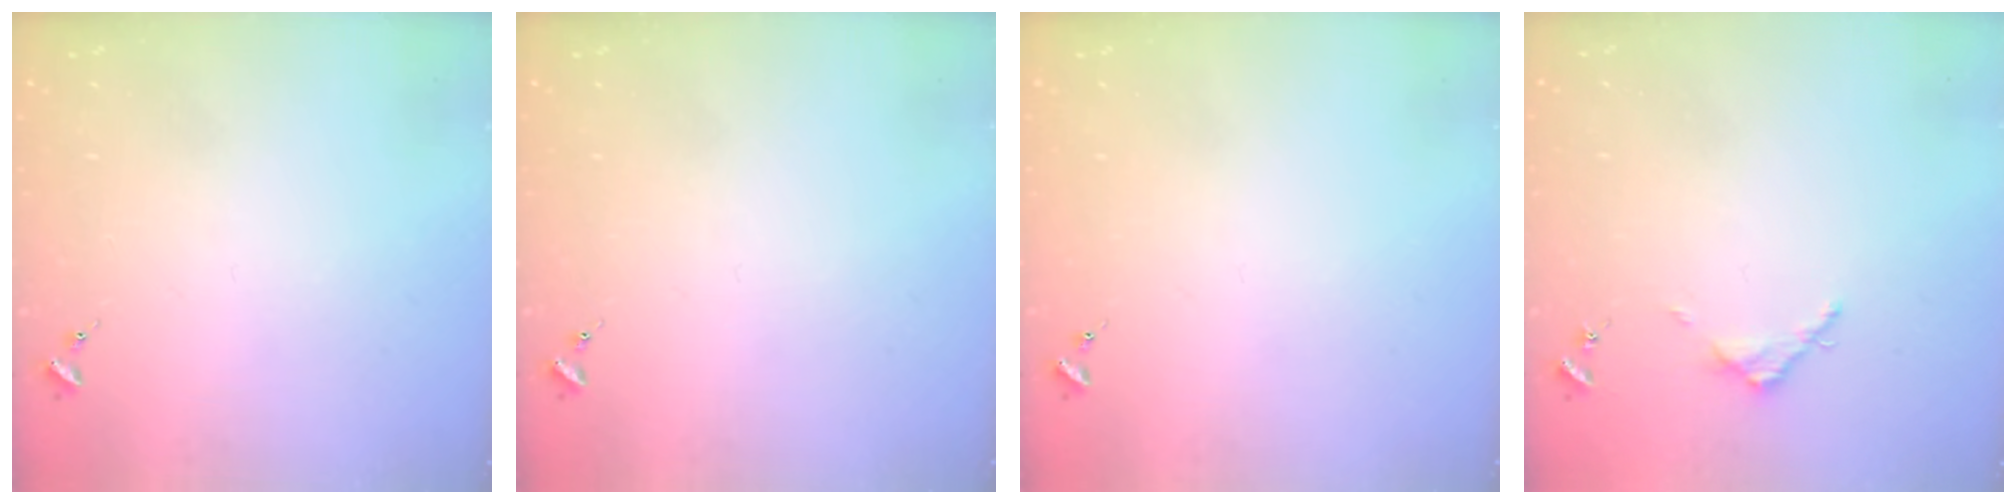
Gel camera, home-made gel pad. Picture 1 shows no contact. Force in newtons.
{"total": 0.0}
{"total": 0.0}
{"total": 3.1, "press": 3.1, "slide": 0.4}